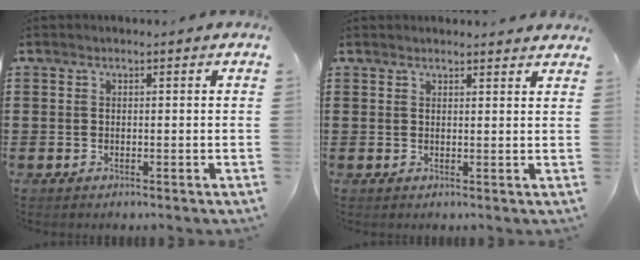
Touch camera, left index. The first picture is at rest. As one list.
[{"total": 1.6, "force": [1.6, 0.1, 0.2], "torque": [-0.008, 0.001, 0.032]}]